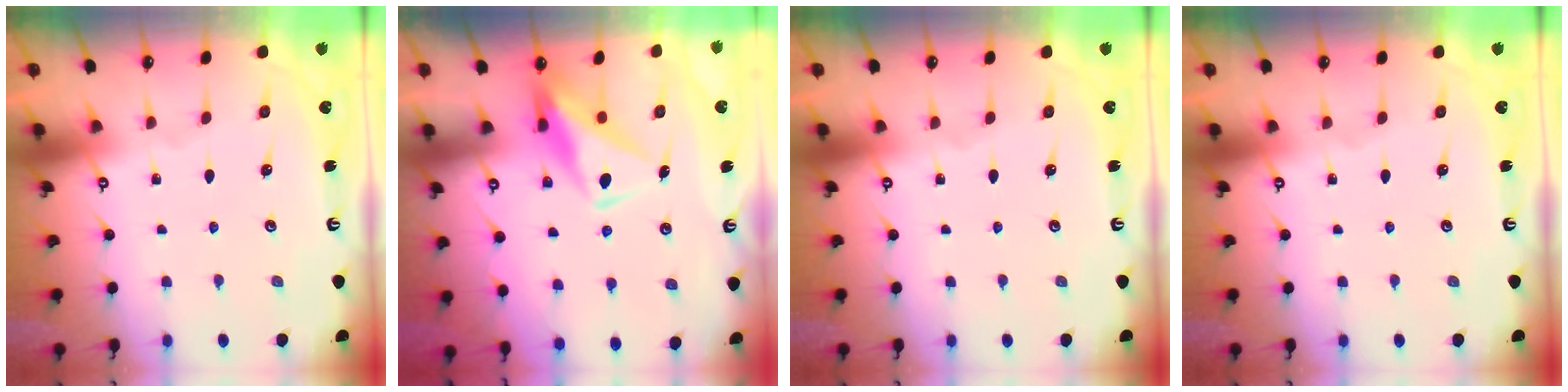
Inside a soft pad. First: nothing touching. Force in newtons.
{"total": 10.2, "press": 10.1, "slide": 1.0}
{"total": 0.0}
{"total": 0.0}